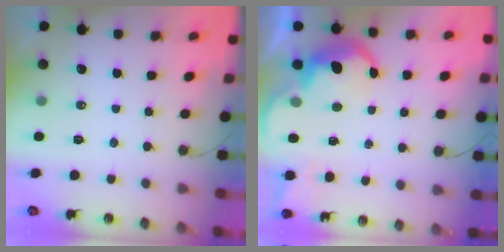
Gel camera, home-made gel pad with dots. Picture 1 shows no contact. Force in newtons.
{"total": 8.6, "press": 8.5, "slide": 0.6}